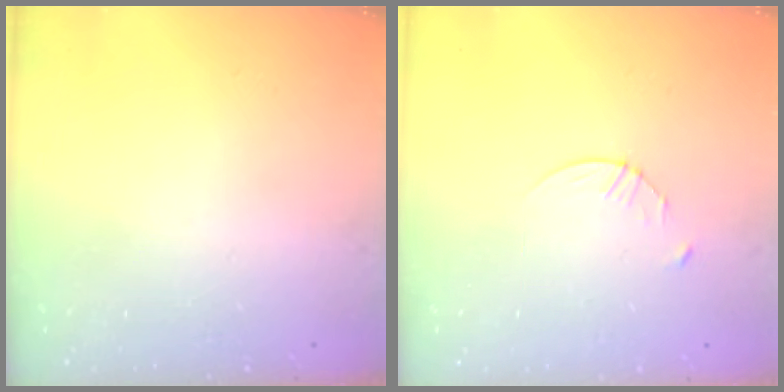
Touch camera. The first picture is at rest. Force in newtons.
{"total": 2.9, "press": 2.9, "slide": 0.4}